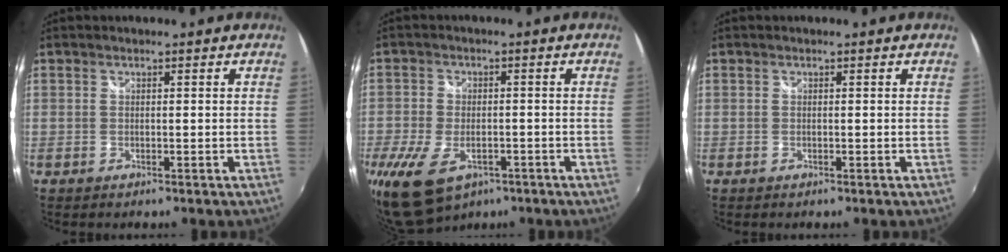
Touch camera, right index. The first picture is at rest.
{"total": 11.1, "force": [-6.3, 6.5, 6.5], "torque": [-0.158, -0.034, -0.107]}
{"total": 0.0}